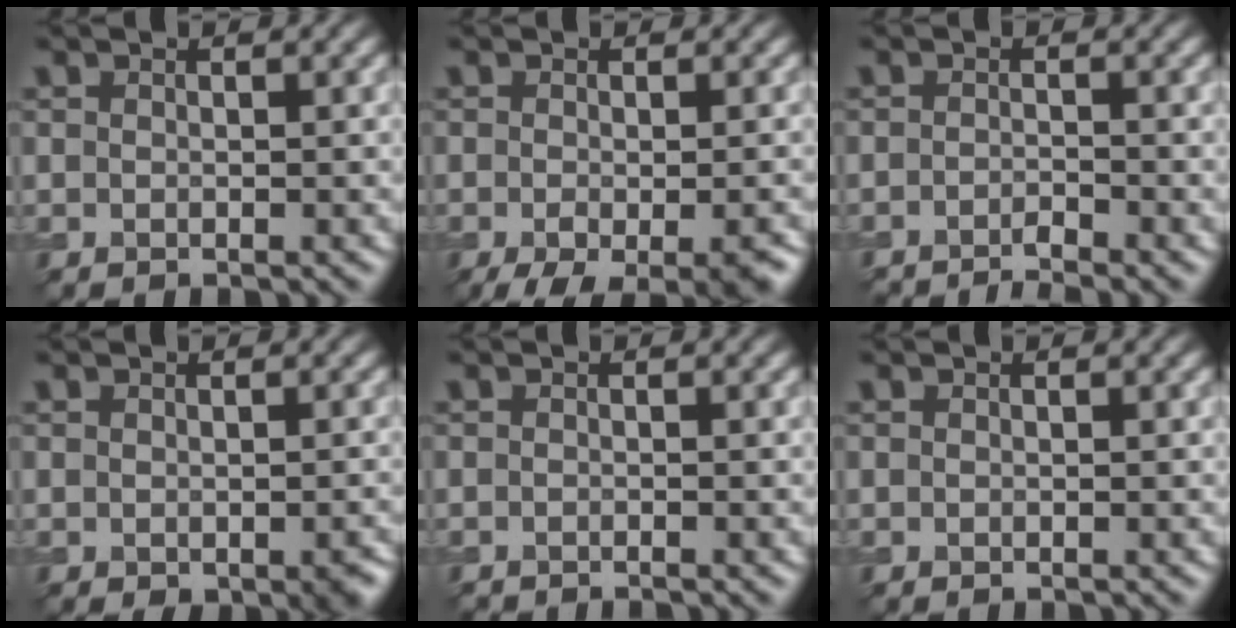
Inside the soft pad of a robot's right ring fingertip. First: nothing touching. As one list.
[{"total": 6.2, "force": [-3.5, 2.0, 4.7], "torque": [-0.071, -0.015, -0.048]}, {"total": 1.6, "force": [-1.5, 0.1, 0.7], "torque": [-0.007, -0.003, -0.031]}, {"total": 2.3, "force": [-1.0, 1.1, 1.7], "torque": [-0.021, -0.009, -0.006]}, {"total": 0.6, "force": [-0.6, 0.0, 0.1], "torque": [0.001, -0.003, -0.012]}, {"total": 0.0}]